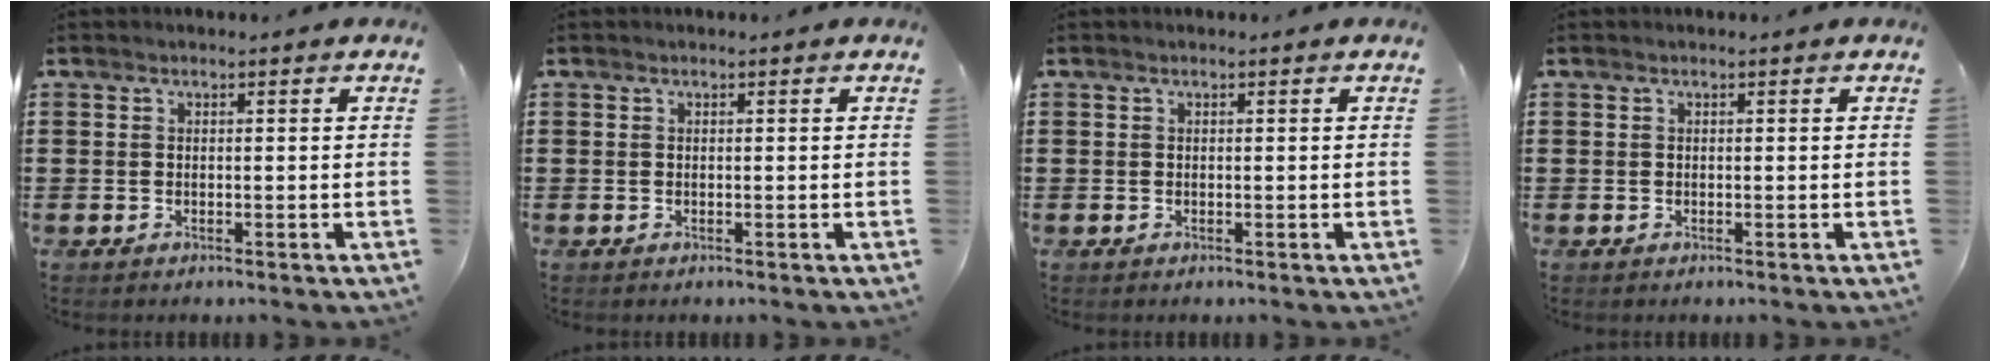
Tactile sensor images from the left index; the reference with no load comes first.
{"total": 0.0}
{"total": 0.0}
{"total": 0.0}